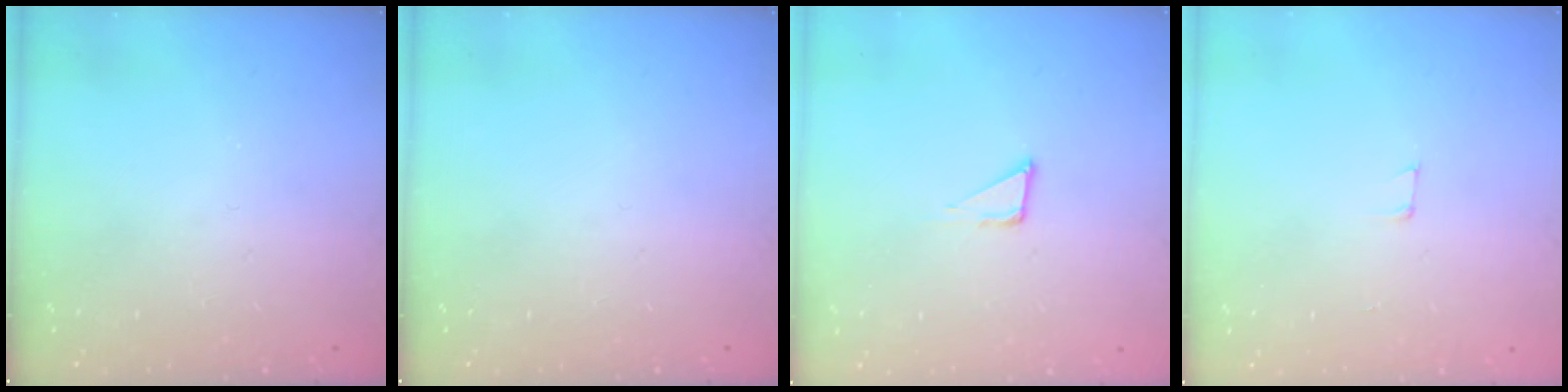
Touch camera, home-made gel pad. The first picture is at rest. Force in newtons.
{"total": 0.0}
{"total": 3.6, "press": 3.6, "slide": 0.2}
{"total": 2.9, "press": 2.9, "slide": 0.2}